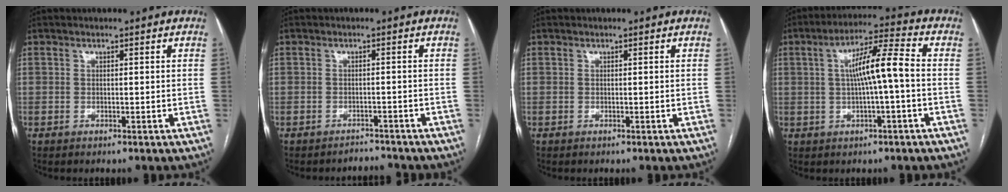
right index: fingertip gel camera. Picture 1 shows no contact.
{"total": 2.3, "force": [-2.1, 0.3, -0.7], "torque": [0.011, -0.004, -0.028]}
{"total": 0.0}
{"total": 8.9, "force": [0.2, 0.9, 8.8], "torque": [-0.156, 0.022, 0.001]}